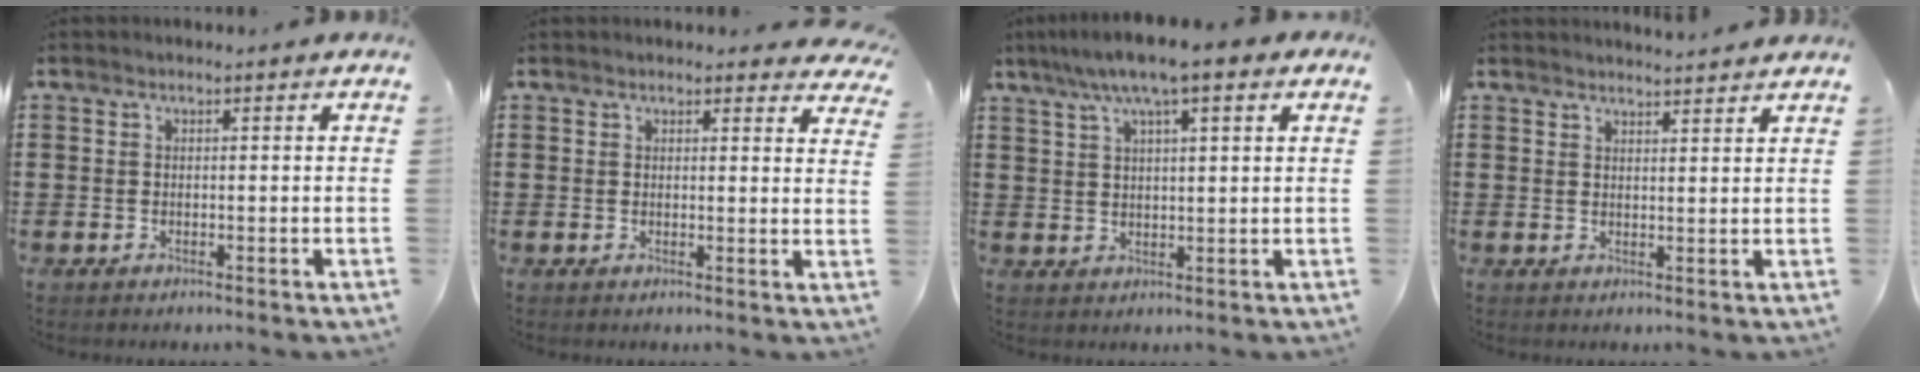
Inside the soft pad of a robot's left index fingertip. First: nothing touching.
{"total": 2.1, "force": [2.0, 0.3, 0.3], "torque": [-0.003, -0.005, 0.037]}
{"total": 7.6, "force": [4.9, 1.0, 5.7], "torque": [-0.119, 0.002, 0.086]}
{"total": 2.4, "force": [2.4, -0.3, 0.0], "torque": [-0.007, -0.006, 0.046]}